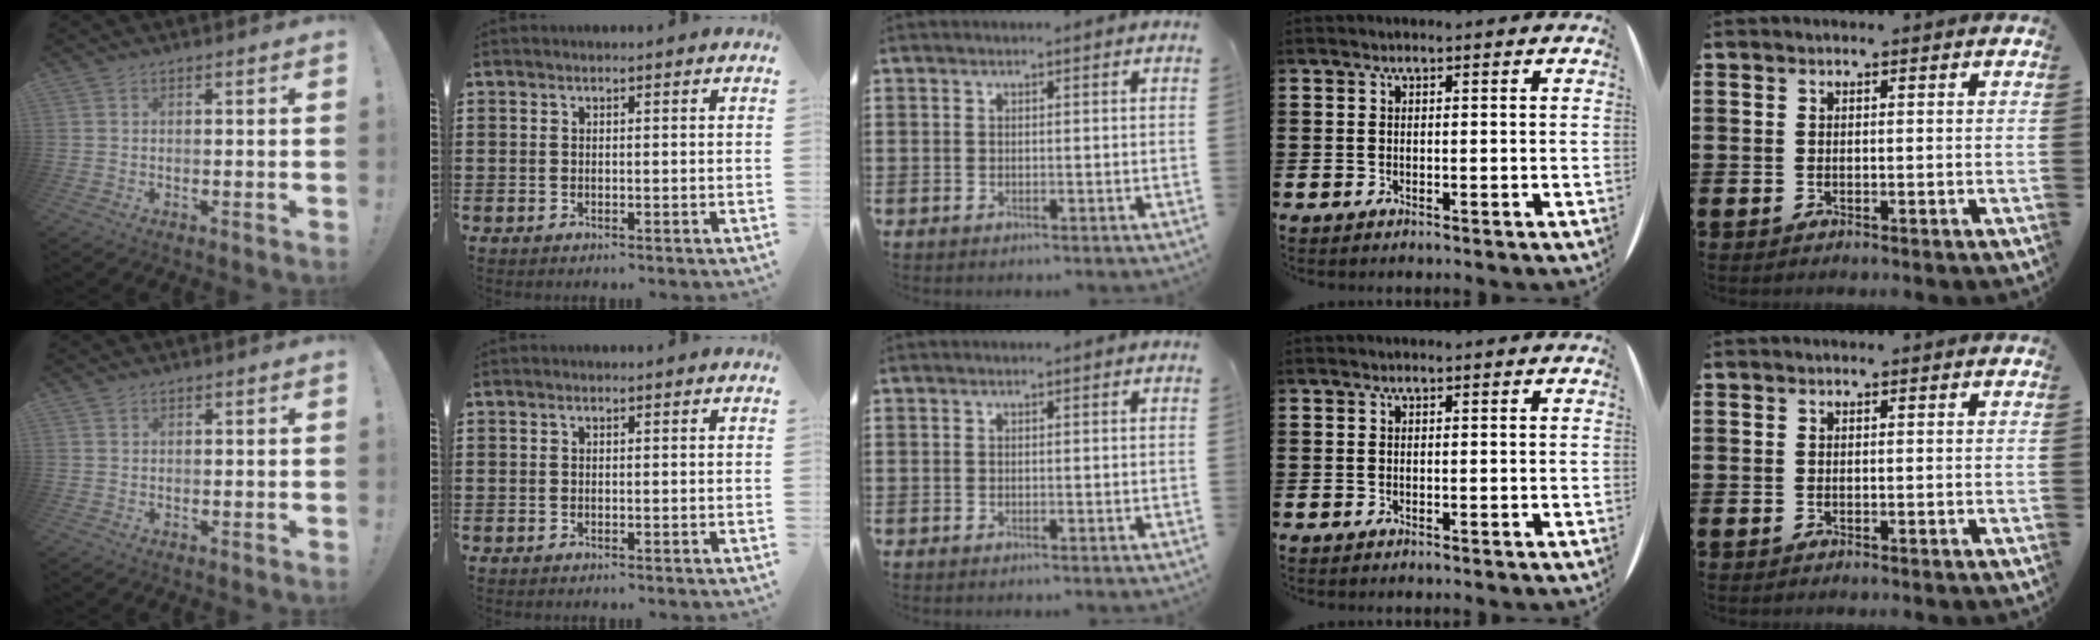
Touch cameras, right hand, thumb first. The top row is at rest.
{"thumb": {"total": 0.8, "force": [0.6, 0.5, 0.1], "torque": [0.005, -0.003, 0.010]}}